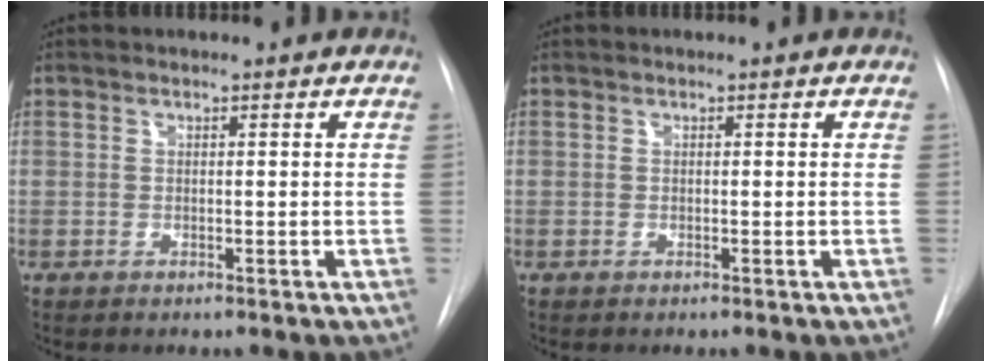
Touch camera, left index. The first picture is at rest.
{"total": 0.0}